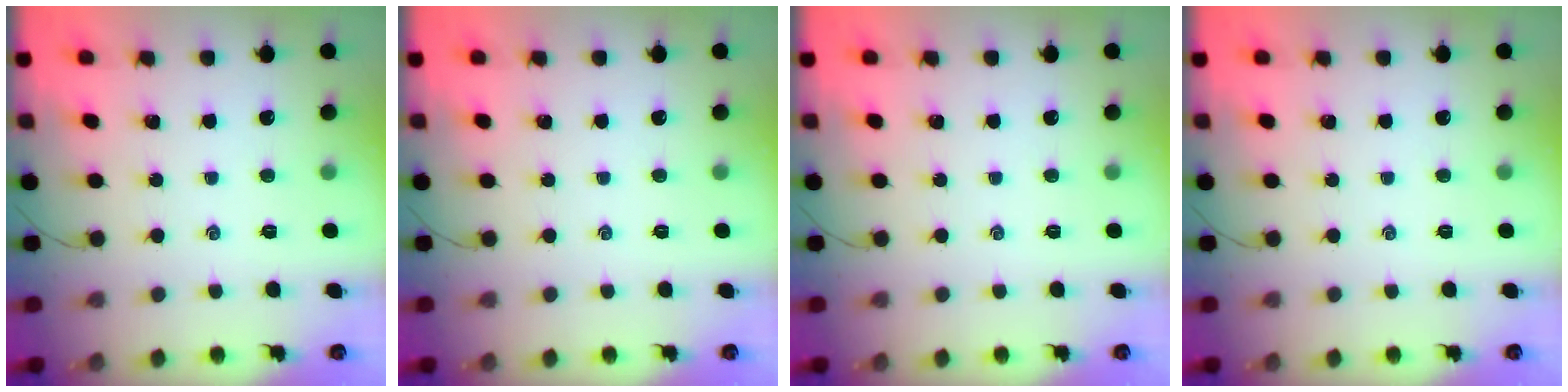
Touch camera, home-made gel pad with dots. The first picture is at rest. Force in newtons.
{"total": 0.0}
{"total": 0.0}
{"total": 0.0}